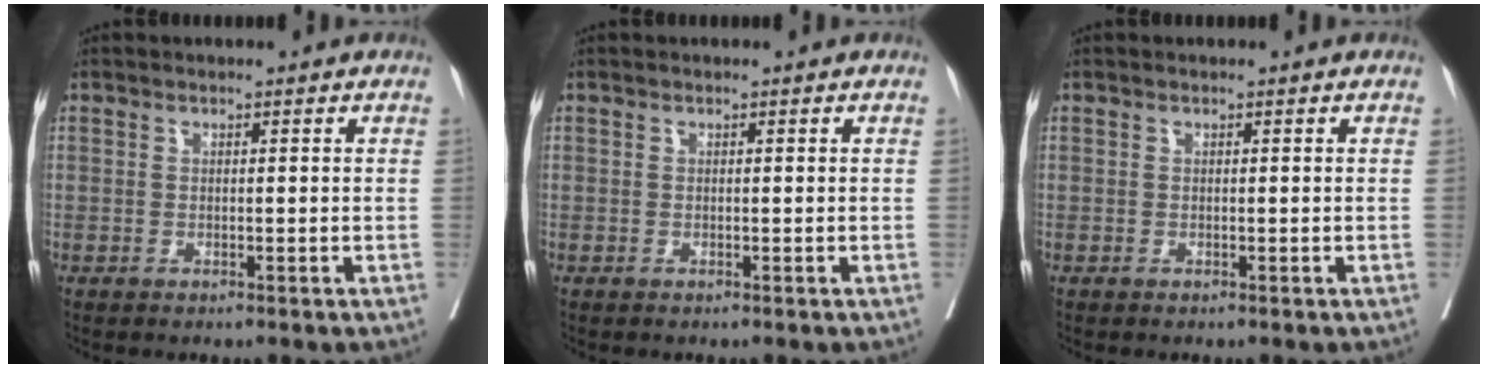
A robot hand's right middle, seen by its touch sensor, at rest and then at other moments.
{"total": 0.0}
{"total": 0.0}